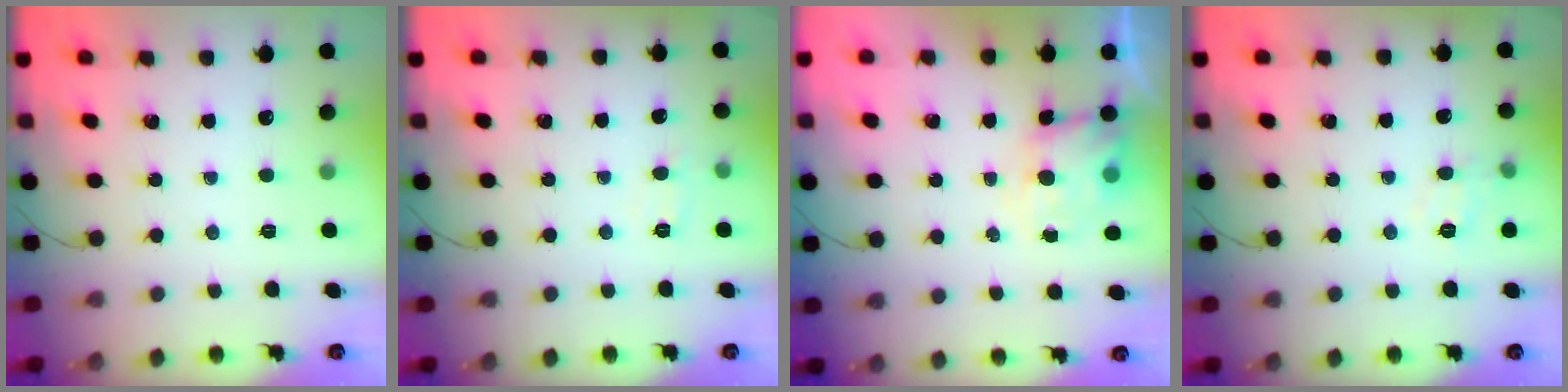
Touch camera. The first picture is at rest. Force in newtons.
{"total": 5.6, "press": 5.4, "slide": 1.3}
{"total": 5.2, "press": 5.0, "slide": 1.4}
{"total": 8.7, "press": 8.6, "slide": 1.4}